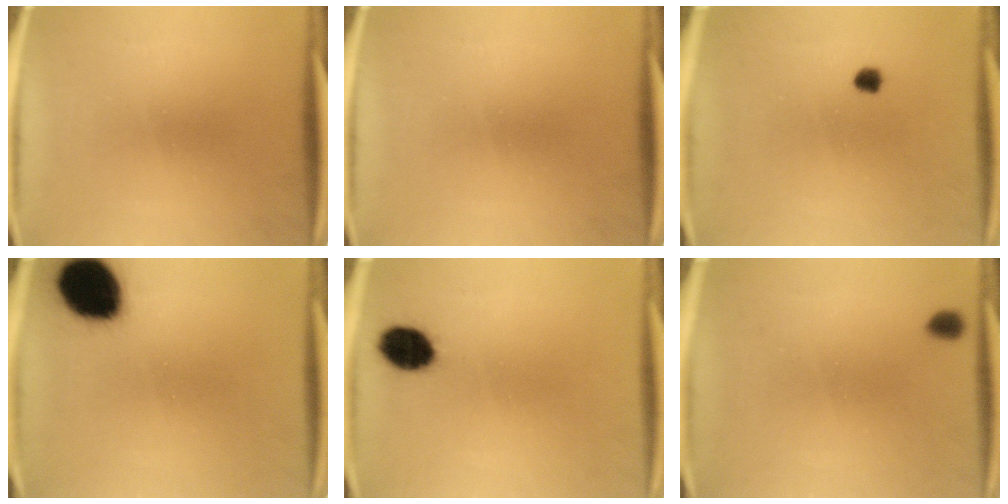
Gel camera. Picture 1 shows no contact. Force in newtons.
{"total": 0.0}
{"total": 1.9}
{"total": 16.5}
{"total": 8.0}
{"total": 1.3}